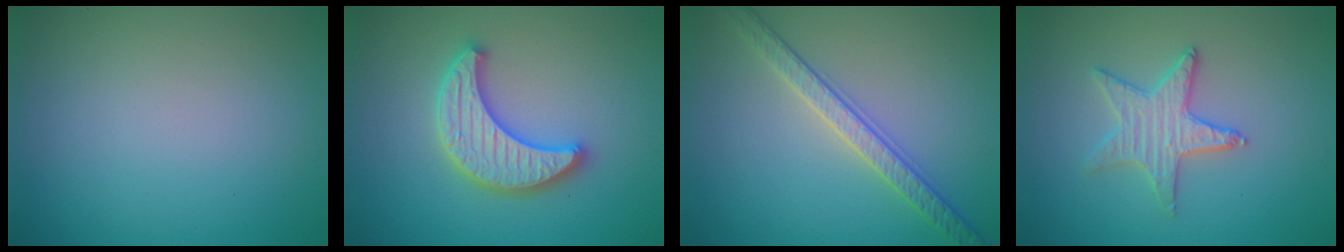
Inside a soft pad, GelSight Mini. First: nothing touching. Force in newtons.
{"total": 5.2, "press": 5.1, "slide": 0.8}
{"total": 3.3, "press": 3.2, "slide": 0.7}
{"total": 3.0, "press": 3.0, "slide": 0.1}